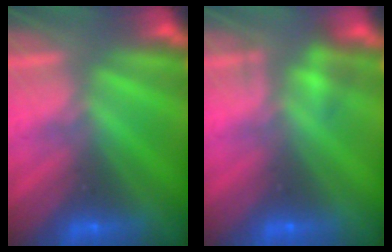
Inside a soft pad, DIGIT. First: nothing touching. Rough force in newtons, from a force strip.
{"total": 2.1}